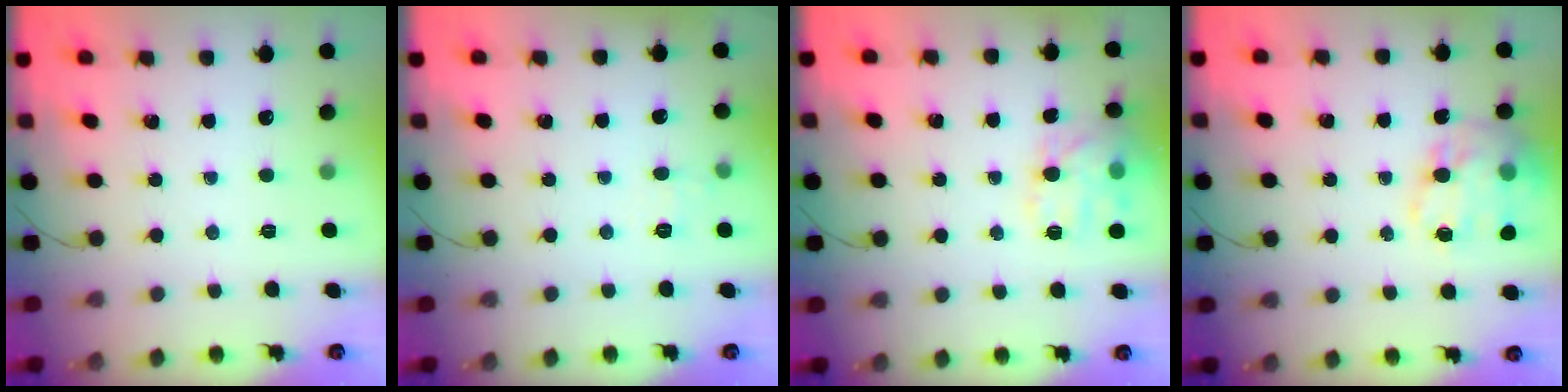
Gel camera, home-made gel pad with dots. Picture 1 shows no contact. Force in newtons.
{"total": 5.3, "press": 5.2, "slide": 1.3}
{"total": 13.9, "press": 13.9, "slide": 0.5}
{"total": 18.8, "press": 18.5, "slide": 3.6}